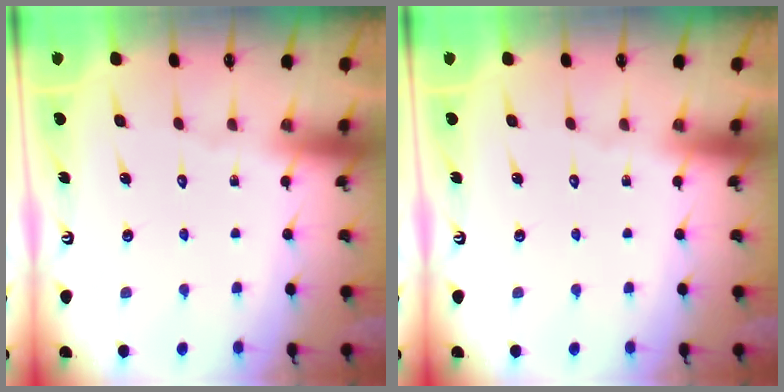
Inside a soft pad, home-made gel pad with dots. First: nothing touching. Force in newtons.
{"total": 0.0}